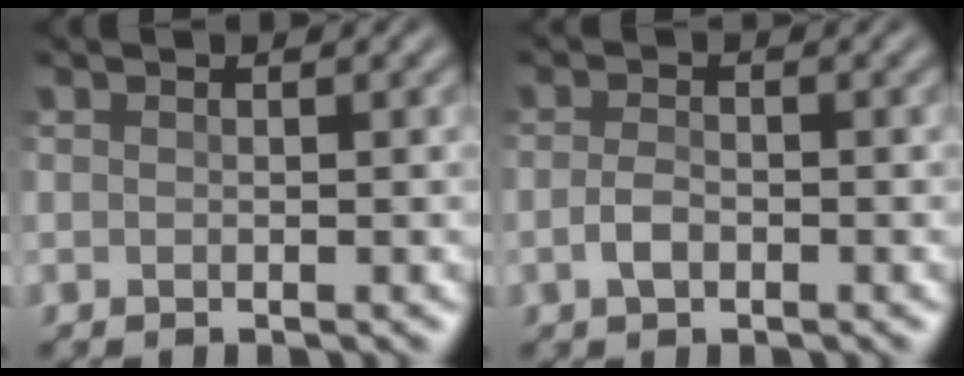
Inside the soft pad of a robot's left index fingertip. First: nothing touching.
{"total": 1.3, "force": [-0.4, 0.7, 1.0], "torque": [-0.023, 0.005, -0.011]}